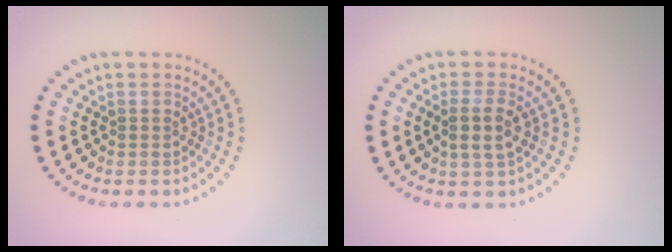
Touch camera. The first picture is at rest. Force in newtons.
{"total": 2.3, "press": 2.0, "slide": 1.0}